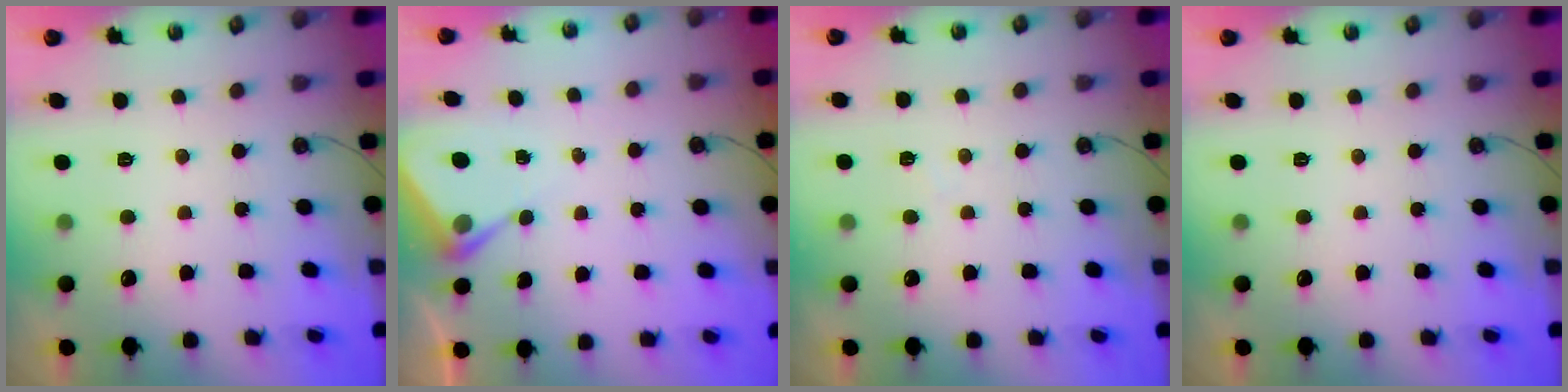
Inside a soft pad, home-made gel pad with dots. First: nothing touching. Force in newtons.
{"total": 5.1, "press": 5.0, "slide": 0.4}
{"total": 3.3, "press": 3.2, "slide": 0.6}
{"total": 0.0}